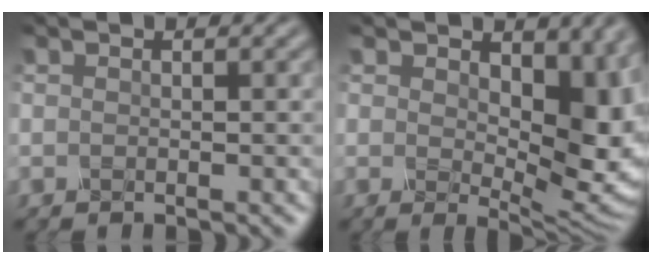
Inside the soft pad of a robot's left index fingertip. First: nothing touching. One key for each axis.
{"total": 9.2, "fx": 0.9, "fy": 5.3, "fz": 7.5, "tx": -0.101, "ty": -0.008, "tz": 0.028}